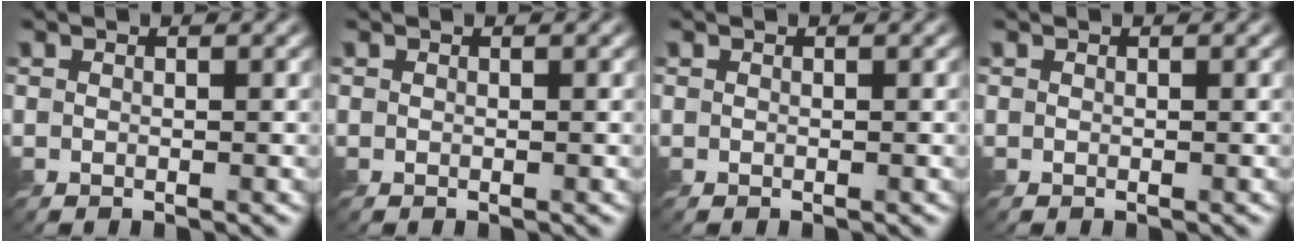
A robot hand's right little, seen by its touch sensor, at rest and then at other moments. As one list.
[{"total": 0.0}, {"total": 0.0}, {"total": 0.0}]